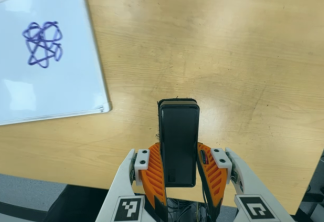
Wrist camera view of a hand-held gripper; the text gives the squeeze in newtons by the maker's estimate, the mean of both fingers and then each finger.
{"total": 7.1, "left": 5.0, "right": 9.1}